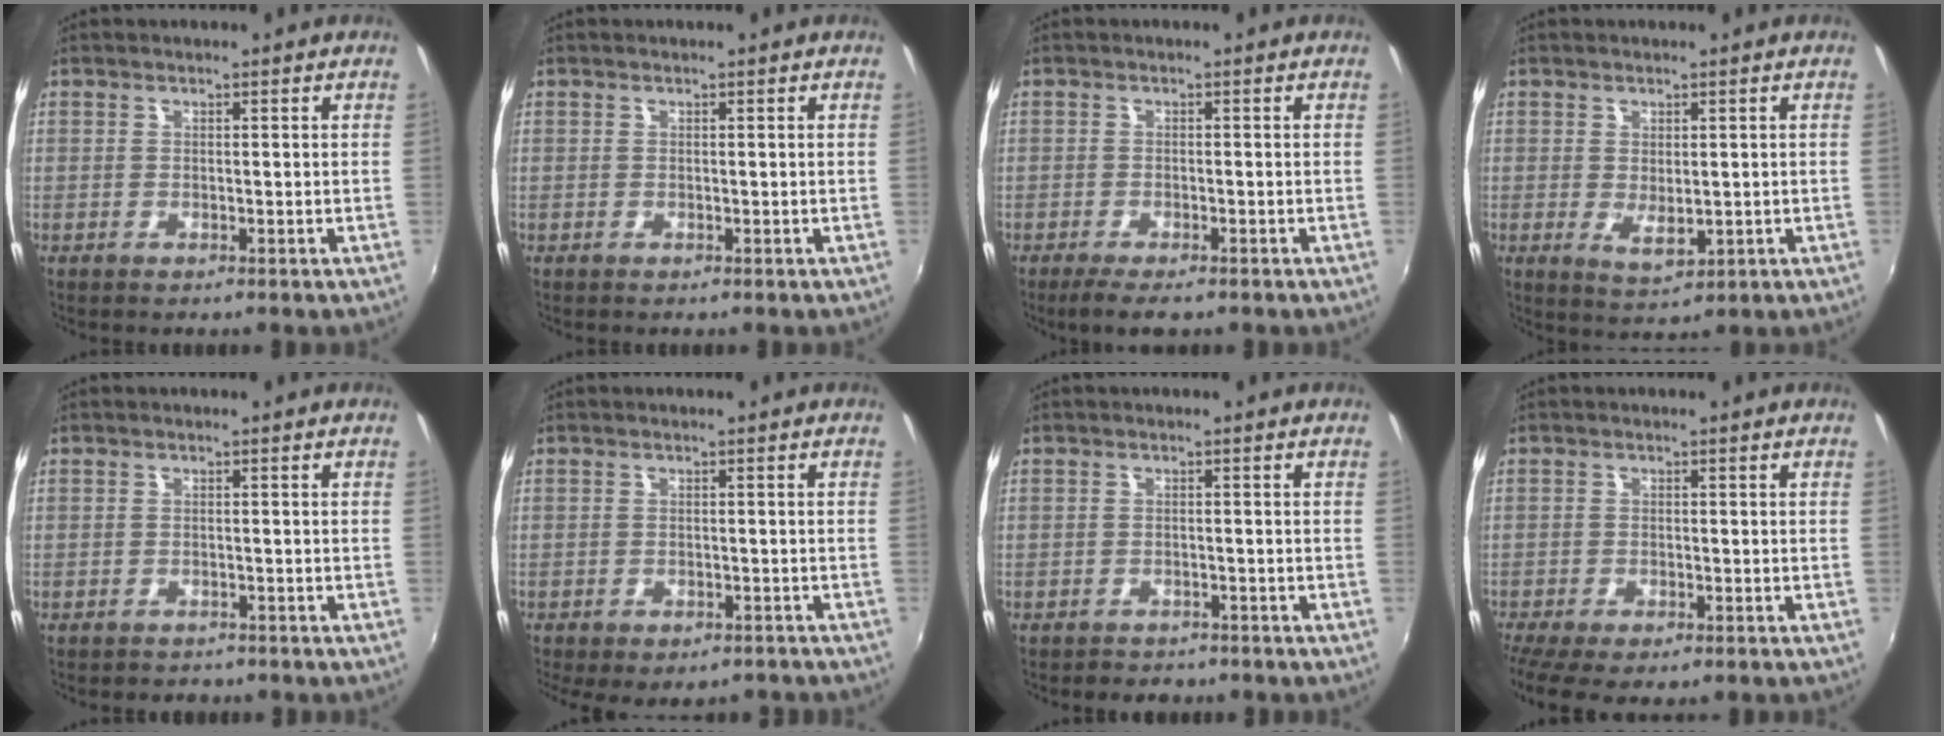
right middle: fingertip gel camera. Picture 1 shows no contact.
{"total": 0.0}
{"total": 4.3, "force": [-3.2, 0.9, 2.6], "torque": [-0.061, -0.018, -0.056]}
{"total": 3.8, "force": [-0.2, 2.0, 3.3], "torque": [-0.054, -0.010, 0.003]}
{"total": 2.3, "force": [-2.0, 1.1, 0.3], "torque": [-0.013, -0.008, -0.028]}
{"total": 8.1, "force": [-5.9, 3.5, 4.2], "torque": [-0.087, -0.028, -0.074]}
{"total": 3.3, "force": [-2.9, 1.6, 0.5], "torque": [-0.019, -0.007, -0.044]}
{"total": 6.5, "force": [-4.9, 1.7, 3.9], "torque": [-0.094, -0.035, -0.080]}